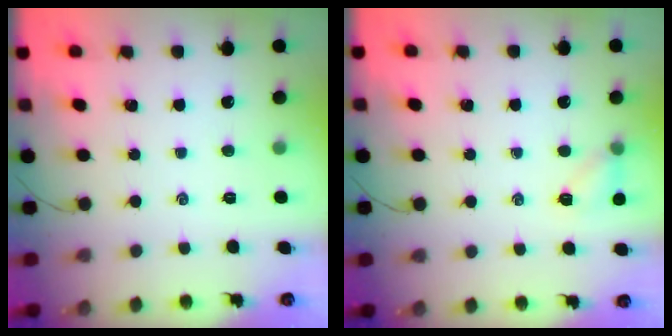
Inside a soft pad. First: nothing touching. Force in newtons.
{"total": 6.0, "press": 5.8, "slide": 1.5}